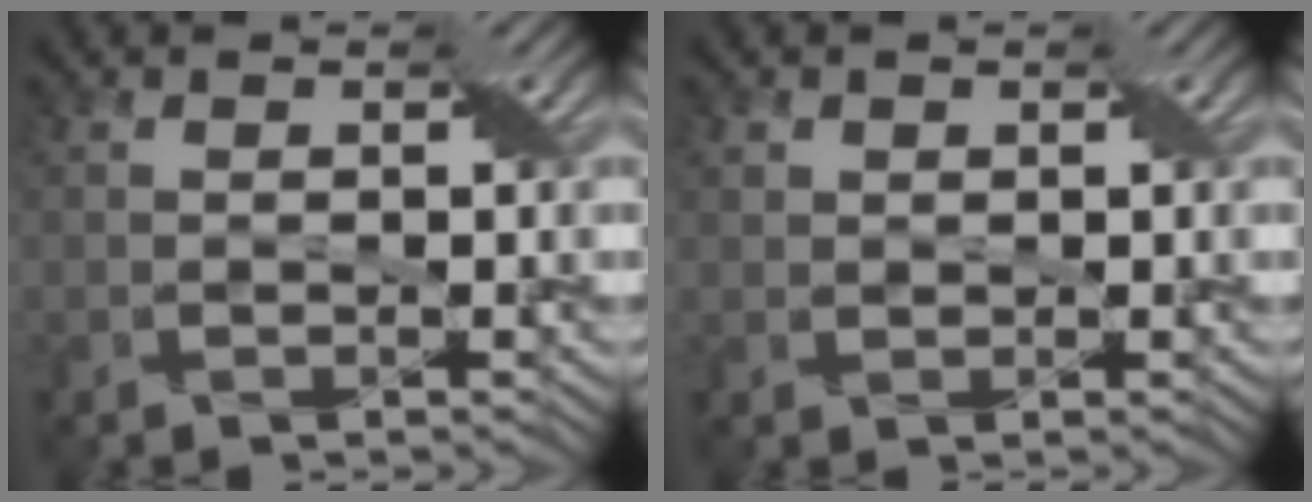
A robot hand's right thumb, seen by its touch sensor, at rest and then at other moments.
{"total": 1.1, "force": [0.6, 0.9, 0.1], "torque": [-0.008, 0.001, 0.012]}